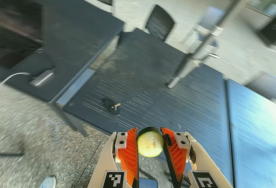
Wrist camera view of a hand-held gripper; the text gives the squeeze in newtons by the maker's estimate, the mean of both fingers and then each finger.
{"total": 10.8, "left": 10.7, "right": 10.9}